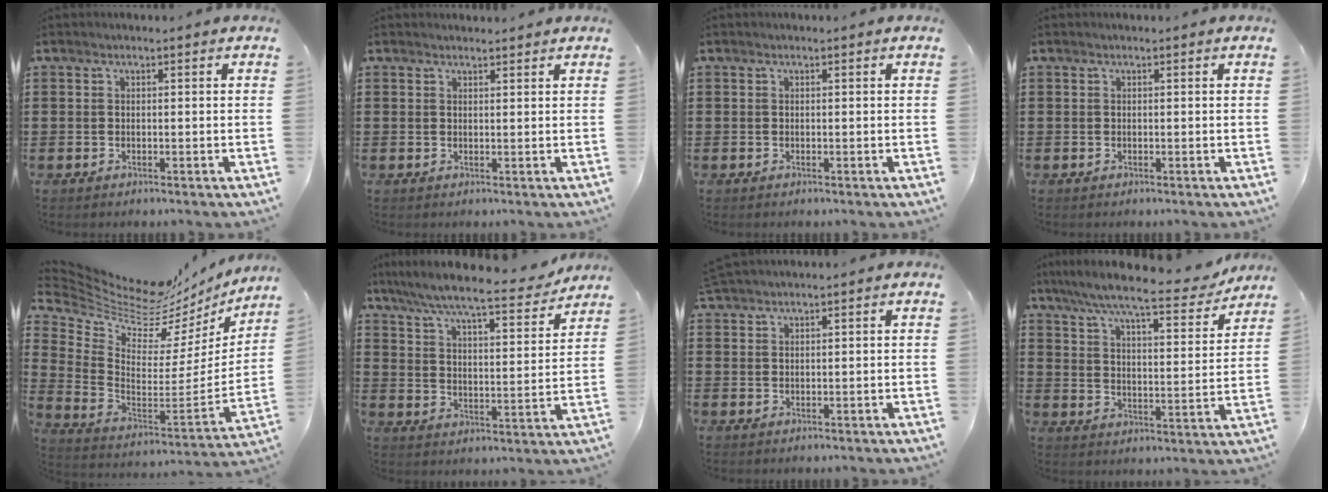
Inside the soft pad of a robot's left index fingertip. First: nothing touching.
{"total": 1.3, "force": [1.2, 0.4, 0.0], "torque": [-0.003, 0.001, 0.024]}
{"total": 0.0}
{"total": 0.0}
{"total": 7.0, "force": [6.4, 2.1, 1.8], "torque": [-0.078, -0.067, 0.108]}
{"total": 8.4, "force": [7.5, 0.1, 3.7], "torque": [-0.103, -0.046, 0.125]}
{"total": 1.7, "force": [1.6, -0.1, 0.3], "torque": [-0.009, 0.000, 0.032]}
{"total": 9.6, "force": [8.3, 0.3, 4.7], "torque": [-0.116, -0.047, 0.137]}